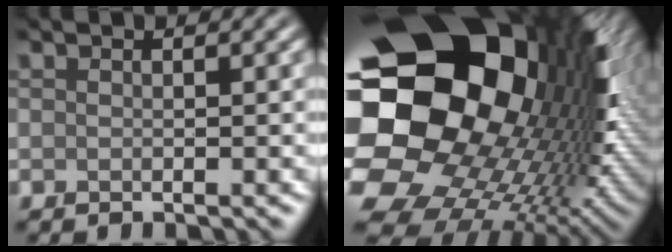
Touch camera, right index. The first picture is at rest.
{"total": 23.3, "force": [1.4, 18.5, 14.2], "torque": [-0.246, -0.027, 0.000]}